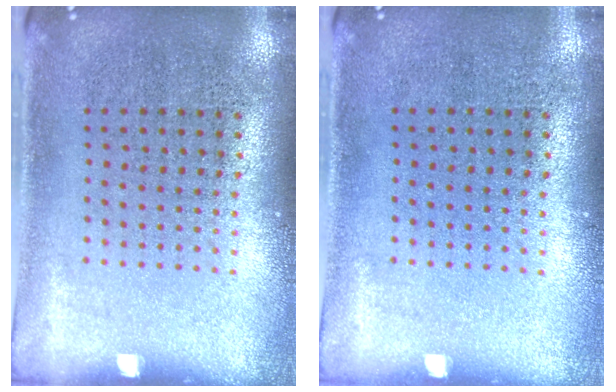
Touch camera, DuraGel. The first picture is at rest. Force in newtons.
{"total": 0.0}